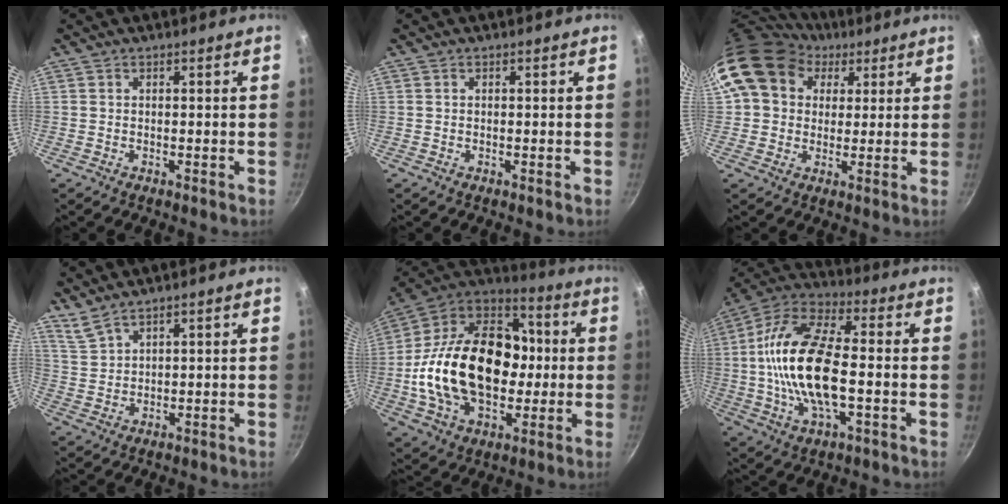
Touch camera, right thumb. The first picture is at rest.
{"total": 0.0}
{"total": 13.7, "force": [5.8, 11.0, 5.8], "torque": [-0.079, 0.006, 0.092]}
{"total": 3.6, "force": [3.3, 0.6, 1.5], "torque": [-0.033, -0.015, 0.076]}
{"total": 29.8, "force": [-1.3, 20.2, 21.9], "torque": [-0.360, 0.044, -0.025]}
{"total": 19.7, "force": [-1.6, 8.8, 17.5], "torque": [-0.327, 0.030, -0.046]}